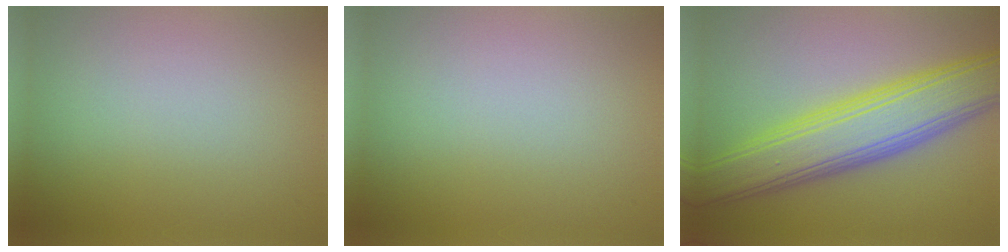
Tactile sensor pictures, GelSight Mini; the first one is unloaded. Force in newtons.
{"total": 0.0}
{"total": 8.6, "press": 8.6, "slide": 0.6}